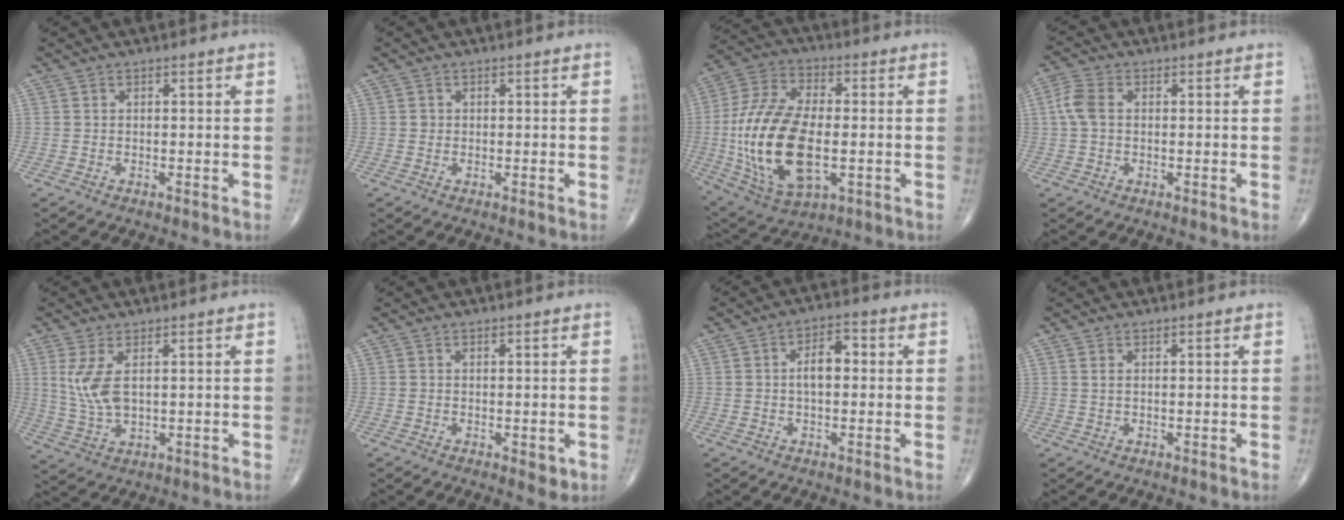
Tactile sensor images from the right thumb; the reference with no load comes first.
{"total": 0.7, "force": [0.0, 0.7, 0.1], "torque": [0.003, 0.002, 0.001]}
{"total": 22.6, "force": [-2.6, 11.6, 19.2], "torque": [-0.397, 0.001, -0.033]}
{"total": 4.5, "force": [0.4, 2.9, 3.4], "torque": [-0.089, 0.013, 0.003]}
{"total": 6.9, "force": [1.8, 3.2, 5.8], "torque": [-0.130, -0.008, 0.048]}
{"total": 2.0, "force": [-0.3, 1.1, 1.6], "torque": [-0.012, -0.004, -0.001]}
{"total": 5.5, "force": [0.3, 3.0, 4.7], "torque": [-0.072, 0.016, -0.002]}
{"total": 0.8, "force": [0.4, 0.3, 0.7], "torque": [-0.016, 0.004, 0.011]}